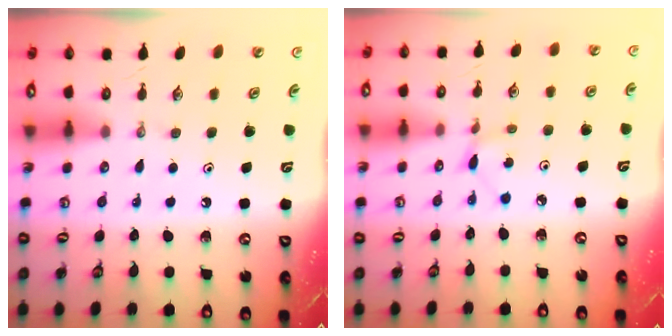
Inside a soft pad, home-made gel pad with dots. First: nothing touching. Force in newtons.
{"total": 1.5, "press": 1.5, "slide": 0.2}